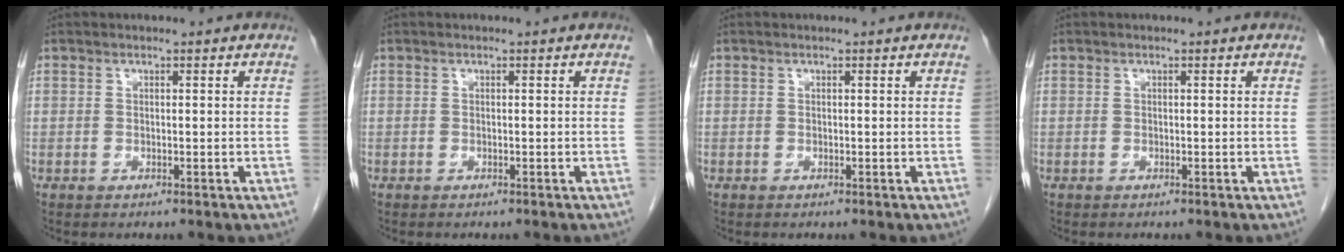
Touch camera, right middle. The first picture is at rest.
{"total": 0.7, "force": [-0.7, 0.0, 0.3], "torque": [-0.003, 0.000, -0.010]}
{"total": 0.0}
{"total": 0.0}